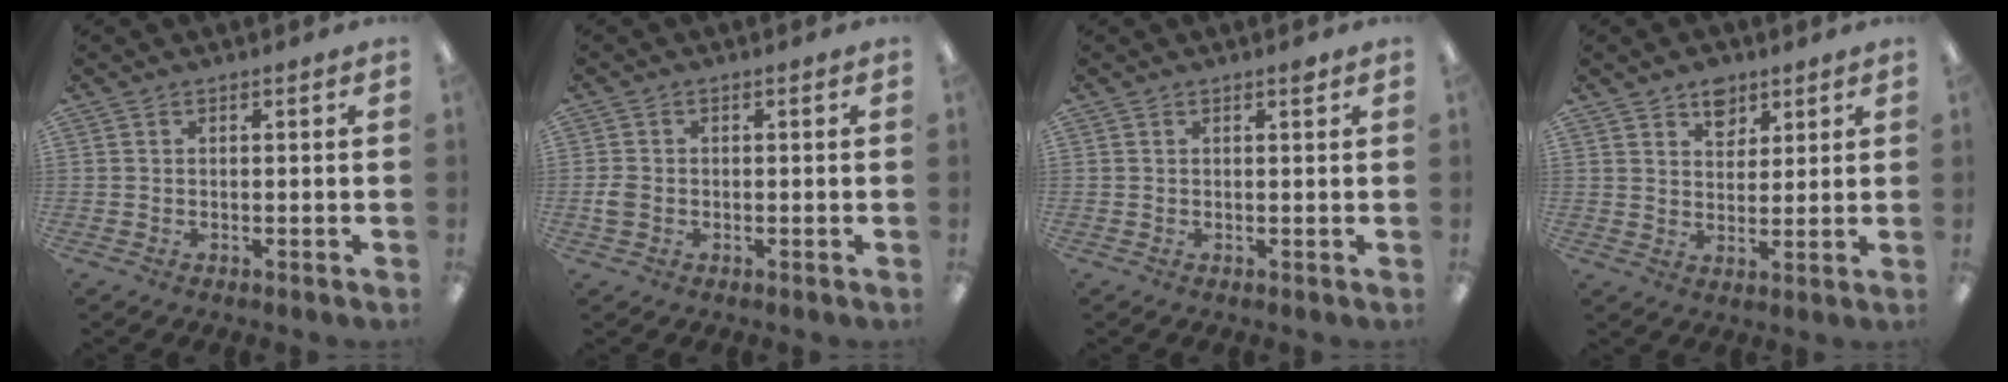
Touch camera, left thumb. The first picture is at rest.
{"total": 2.7, "force": [-0.6, 2.1, 1.7], "torque": [-0.027, 0.005, -0.010]}
{"total": 1.0, "force": [0.7, 0.2, 0.7], "torque": [-0.007, -0.003, 0.010]}
{"total": 6.4, "force": [4.6, 4.1, 1.8], "torque": [-0.012, -0.023, 0.080]}